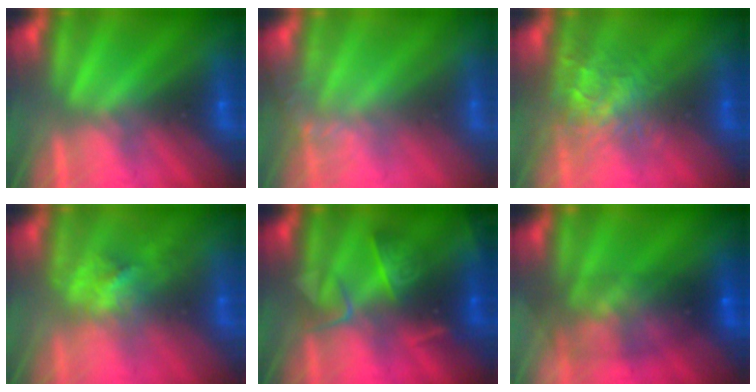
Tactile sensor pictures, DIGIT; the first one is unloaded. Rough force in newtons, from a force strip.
{"total": 1.4}
{"total": 3.7}
{"total": 2.9}
{"total": 2.7}
{"total": 6.9}